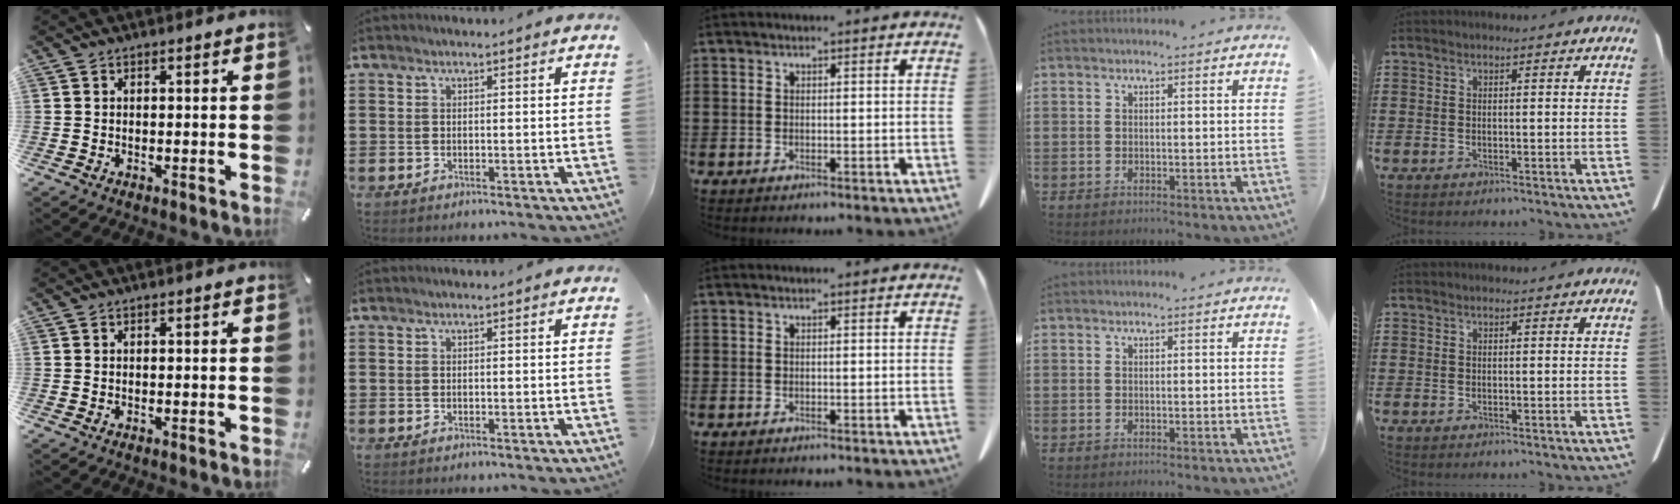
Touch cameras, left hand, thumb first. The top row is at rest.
{}